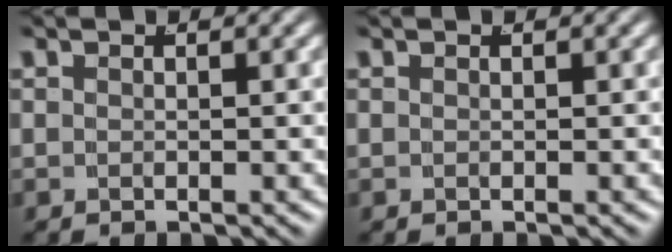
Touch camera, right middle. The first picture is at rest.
{"total": 0.0}